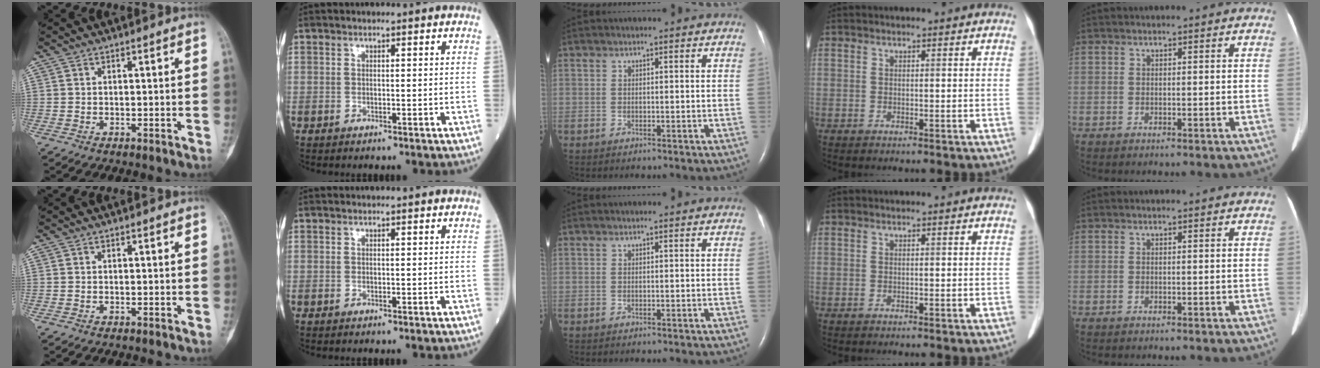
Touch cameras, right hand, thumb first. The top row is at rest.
{}